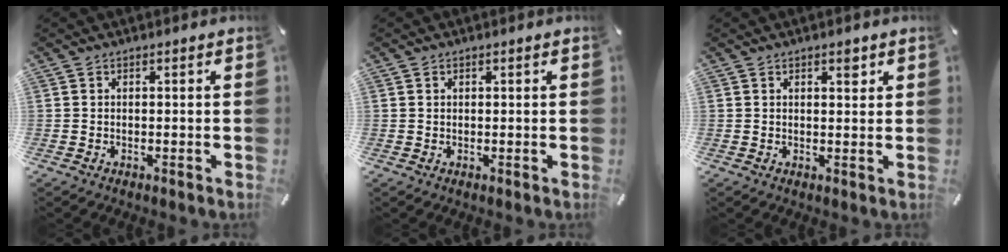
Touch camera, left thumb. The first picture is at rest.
{"total": 0.6, "force": [0.3, 0.6, 0.0], "torque": [0.000, 0.002, 0.006]}
{"total": 2.2, "force": [1.3, 1.2, 1.3], "torque": [-0.011, -0.004, 0.019]}